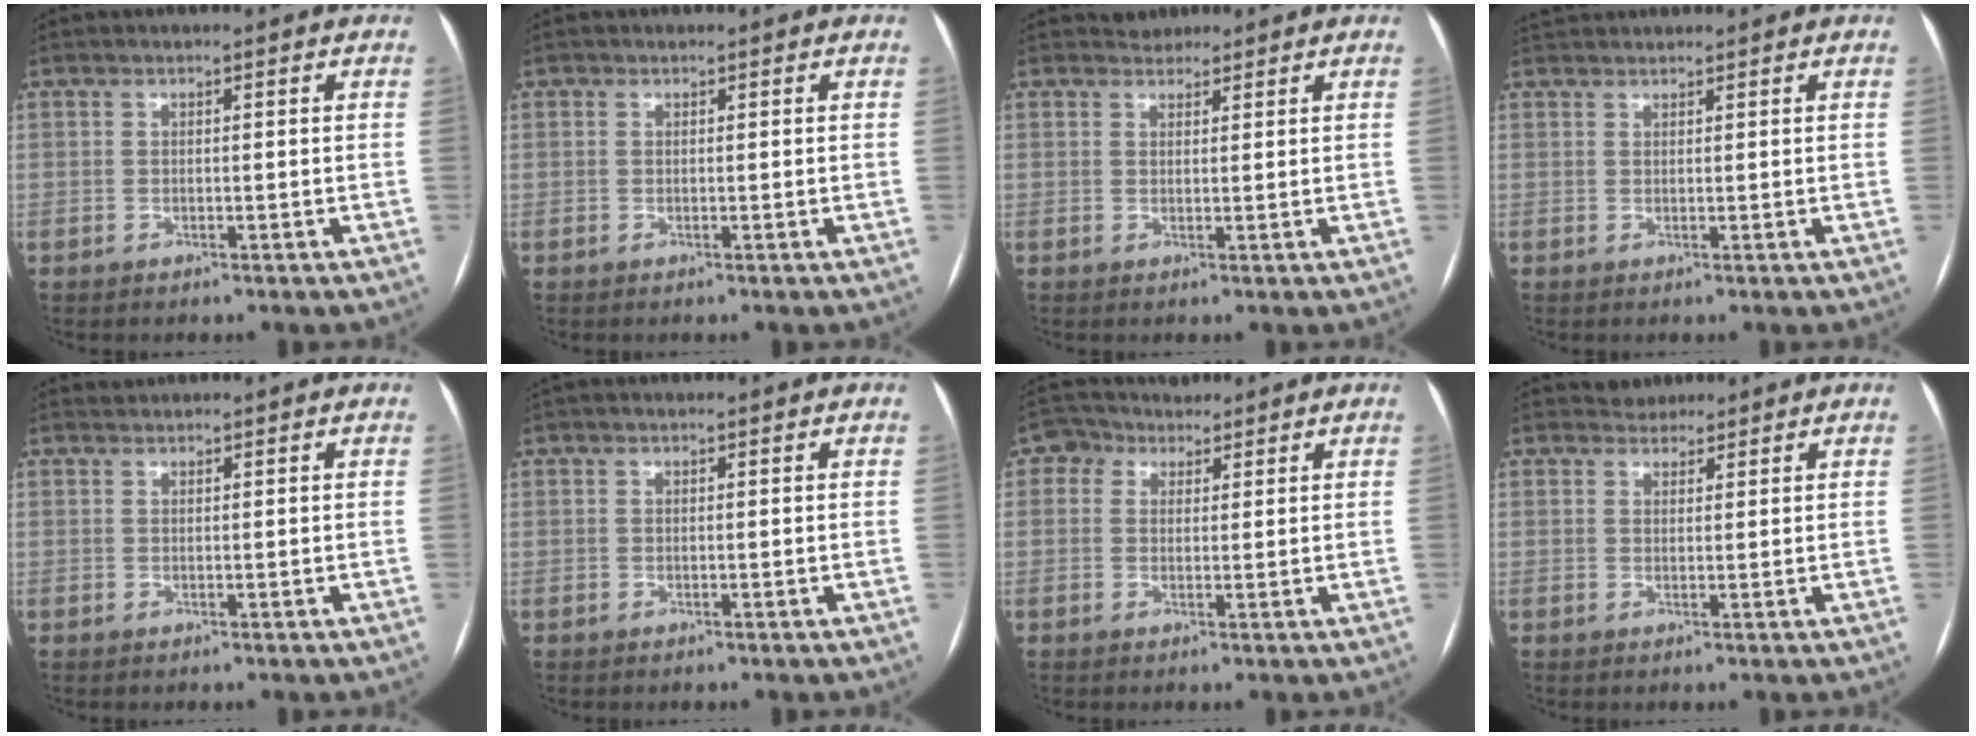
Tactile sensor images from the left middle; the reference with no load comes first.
{"total": 0.0}
{"total": 1.8, "force": [1.6, 0.8, -0.3], "torque": [0.003, 0.006, 0.024]}
{"total": 3.0, "force": [2.9, 0.3, 0.5], "torque": [-0.011, 0.033, 0.055]}
{"total": 0.6, "force": [0.5, -0.1, -0.2], "torque": [-0.004, 0.007, 0.012]}
{"total": 0.0}
{"total": 3.4, "force": [2.1, 2.6, 0.2], "torque": [-0.010, 0.022, 0.034]}
{"total": 2.0, "force": [1.8, 0.9, -0.3], "torque": [0.003, 0.007, 0.026]}